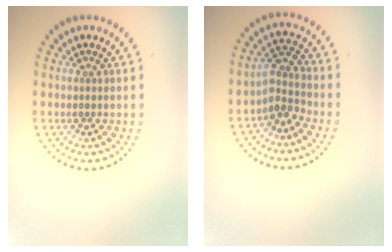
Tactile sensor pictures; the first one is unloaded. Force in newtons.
{"total": 2.6, "press": 2.0, "slide": 1.6}